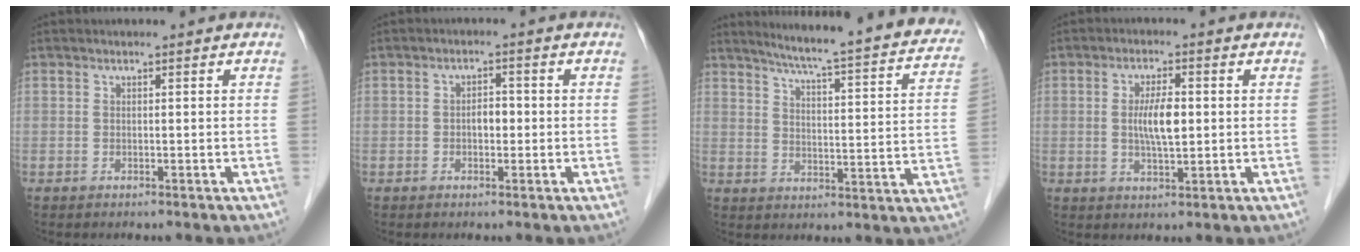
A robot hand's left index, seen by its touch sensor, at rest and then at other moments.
{"total": 2.3, "force": [-0.4, 1.4, 1.9], "torque": [-0.027, 0.008, -0.006]}
{"total": 24.5, "force": [21.7, 1.8, 11.2], "torque": [-0.156, -0.047, 0.260]}
{"total": 5.2, "force": [0.2, 1.4, 5.0], "torque": [-0.098, 0.003, 0.004]}